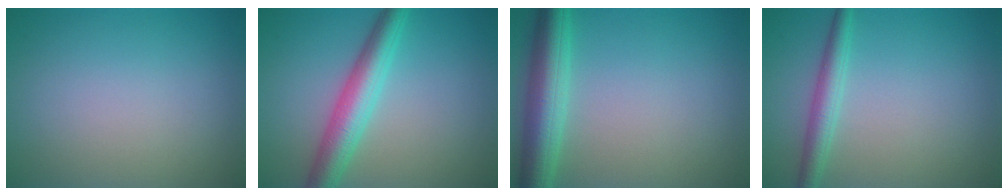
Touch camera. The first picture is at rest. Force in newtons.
{"total": 5.0, "press": 5.0, "slide": 0.1}
{"total": 5.7, "press": 5.7, "slide": 0.3}
{"total": 2.6, "press": 2.6, "slide": 0.1}